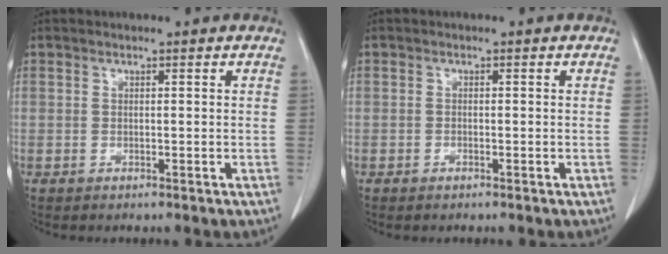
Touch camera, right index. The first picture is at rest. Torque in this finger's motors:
{"motor_torque": [0.01, 0.04, 0.08, 0.01]}